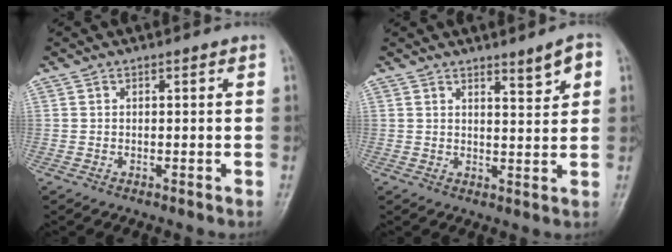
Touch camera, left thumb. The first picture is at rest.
{"total": 4.5, "force": [2.6, 1.0, 3.5], "torque": [-0.042, -0.020, 0.041]}